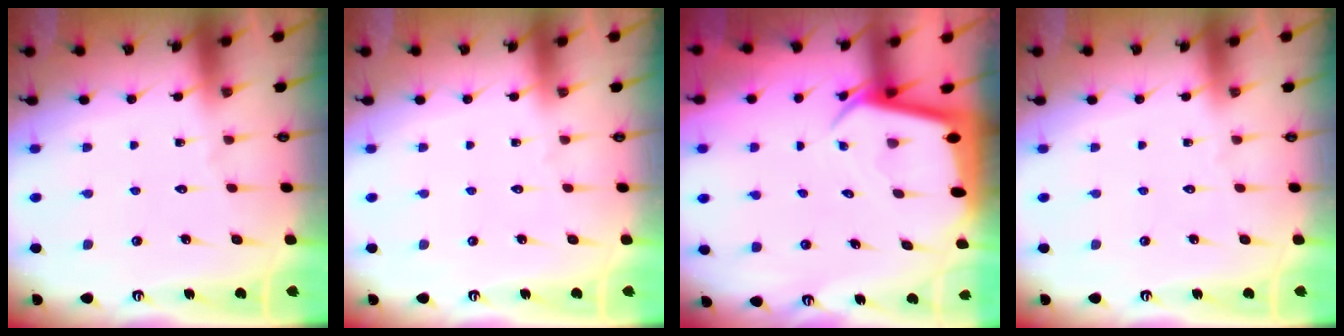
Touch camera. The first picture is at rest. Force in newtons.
{"total": 0.0}
{"total": 4.1, "press": 4.0, "slide": 0.5}
{"total": 0.0}